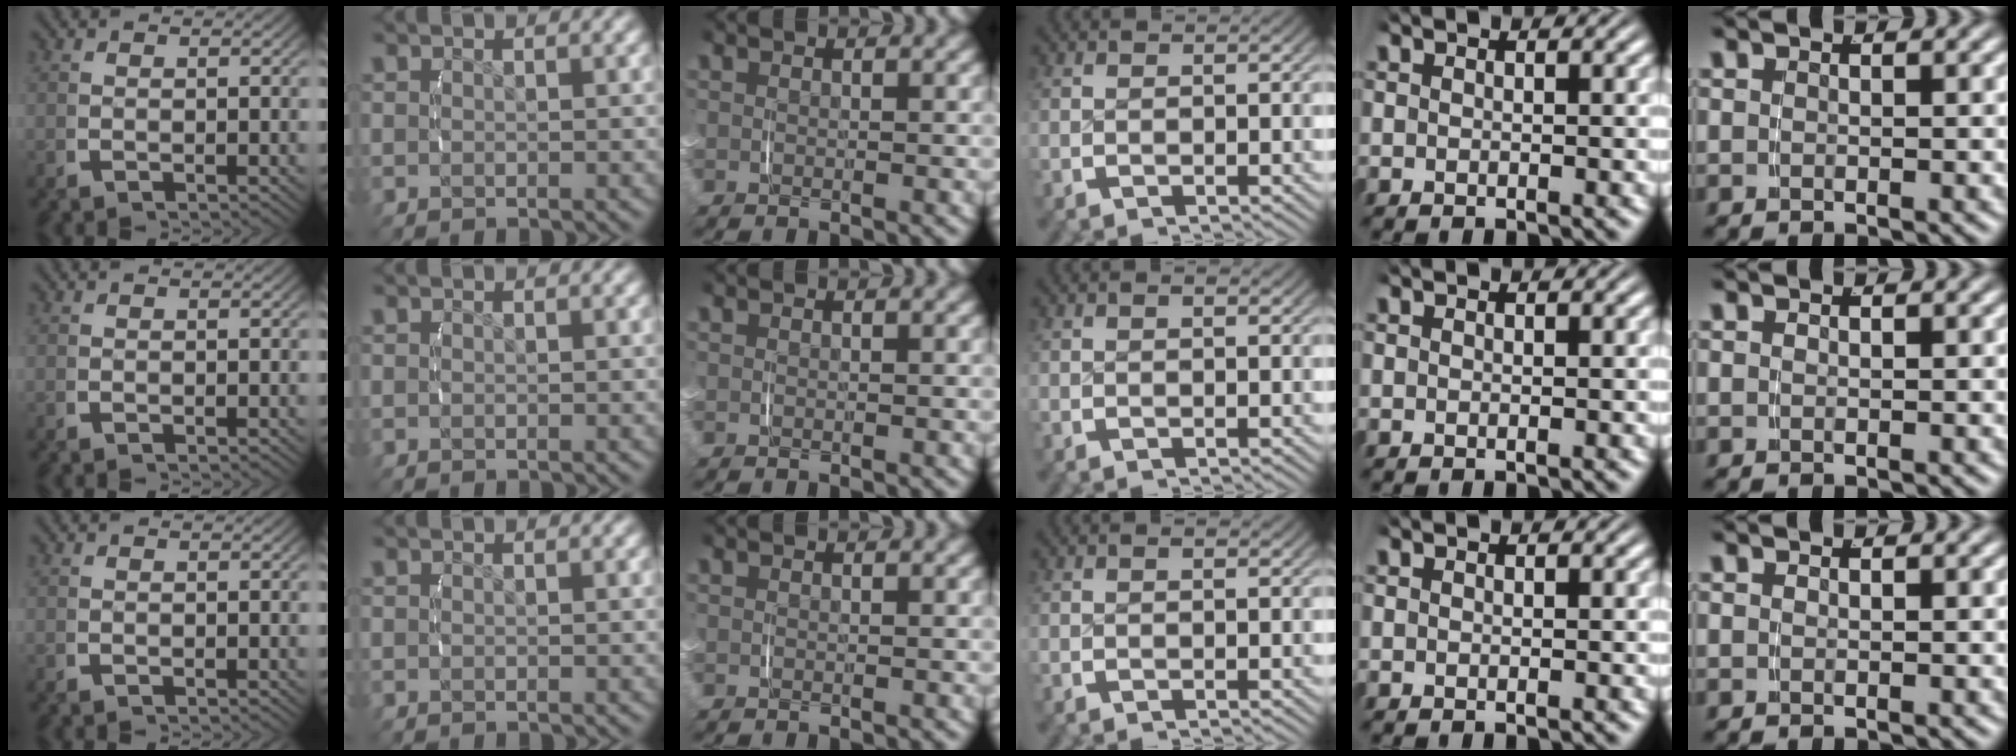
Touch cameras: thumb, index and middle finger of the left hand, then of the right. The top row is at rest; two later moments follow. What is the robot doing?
{"motion": "lift_and_place", "object": "small bumper sticker"}